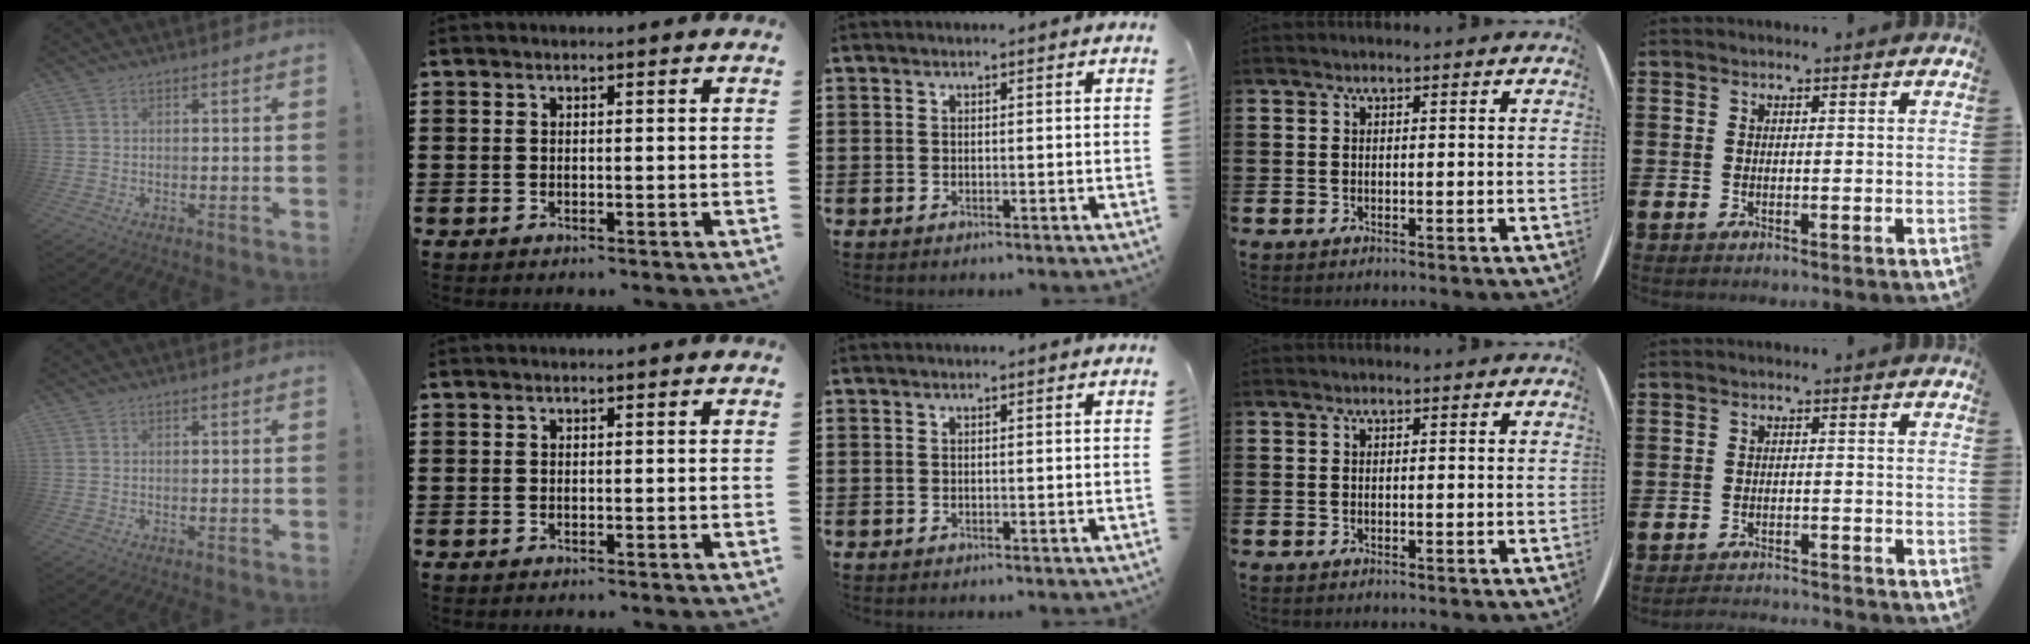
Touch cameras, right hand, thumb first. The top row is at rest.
{"little": {"total": 1.8, "force": [-1.8, -0.1, 0.0], "torque": [-0.004, 0.004, -0.038]}}